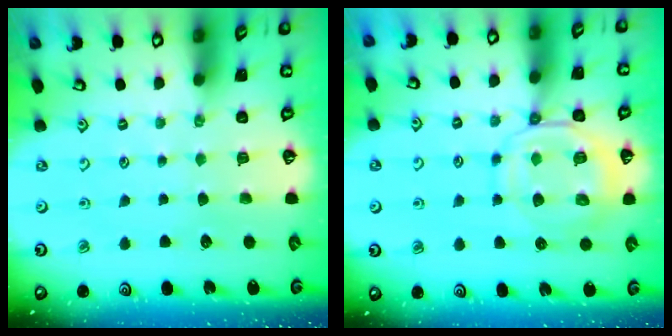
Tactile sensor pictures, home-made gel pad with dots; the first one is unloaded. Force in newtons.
{"total": 11.0, "press": 10.9, "slide": 1.3}